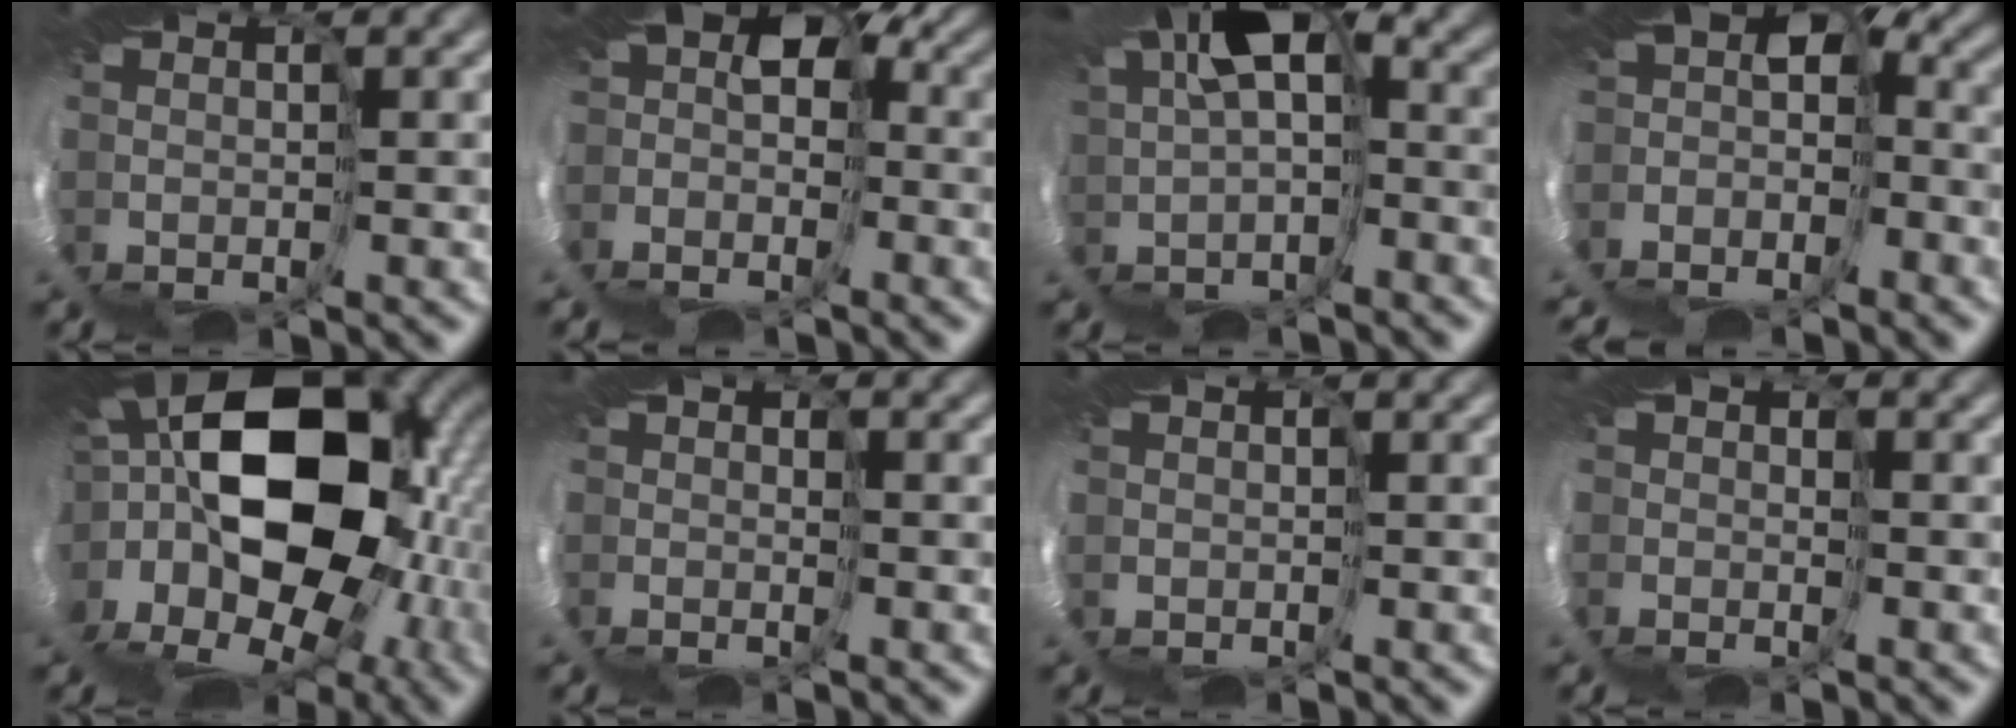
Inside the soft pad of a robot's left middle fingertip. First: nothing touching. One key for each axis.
{"total": 6.6, "fx": -2.3, "fy": 5.4, "fz": 3.1, "tx": -0.061, "ty": -0.010, "tz": -0.033}
{"total": 5.3, "fx": 1.7, "fy": 2.0, "fz": 4.6, "tx": -0.085, "ty": -0.008, "tz": 0.033}
{"total": 5.3, "fx": -4.2, "fy": 2.3, "fz": 2.2, "tx": -0.054, "ty": -0.018, "tz": -0.034}
{"total": 15.5, "fx": 1.8, "fy": 9.7, "fz": 11.9, "tx": -0.167, "ty": -0.029, "tz": 0.046}
{"total": 0.7, "fx": -0.6, "fy": 0.4, "fz": 0.1, "tx": 0.017, "ty": 0.004, "tz": -0.010}
{"total": 0.5, "fx": -0.1, "fy": 0.4, "fz": -0.2, "tx": 0.005, "ty": -0.006, "tz": 0.001}
{"total": 0.9, "fx": -0.7, "fy": 0.5, "fz": 0.4, "tx": 0.002, "ty": -0.001, "tz": -0.011}